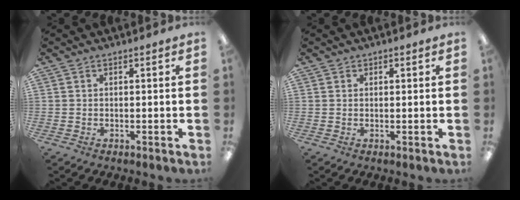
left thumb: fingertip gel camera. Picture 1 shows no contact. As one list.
[{"total": 0.6, "force": [0.5, 0.5, 0.1], "torque": [-0.001, 0.004, 0.008]}]